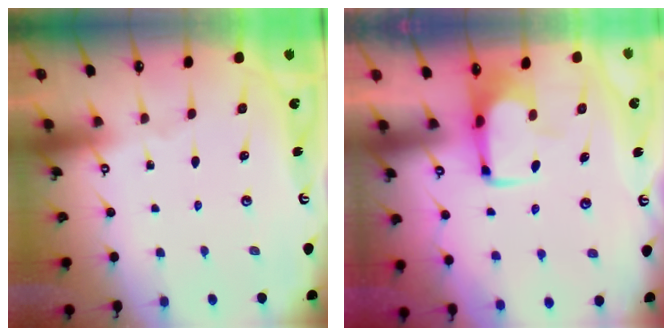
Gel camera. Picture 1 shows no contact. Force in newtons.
{"total": 1.6, "press": 1.5, "slide": 0.4}